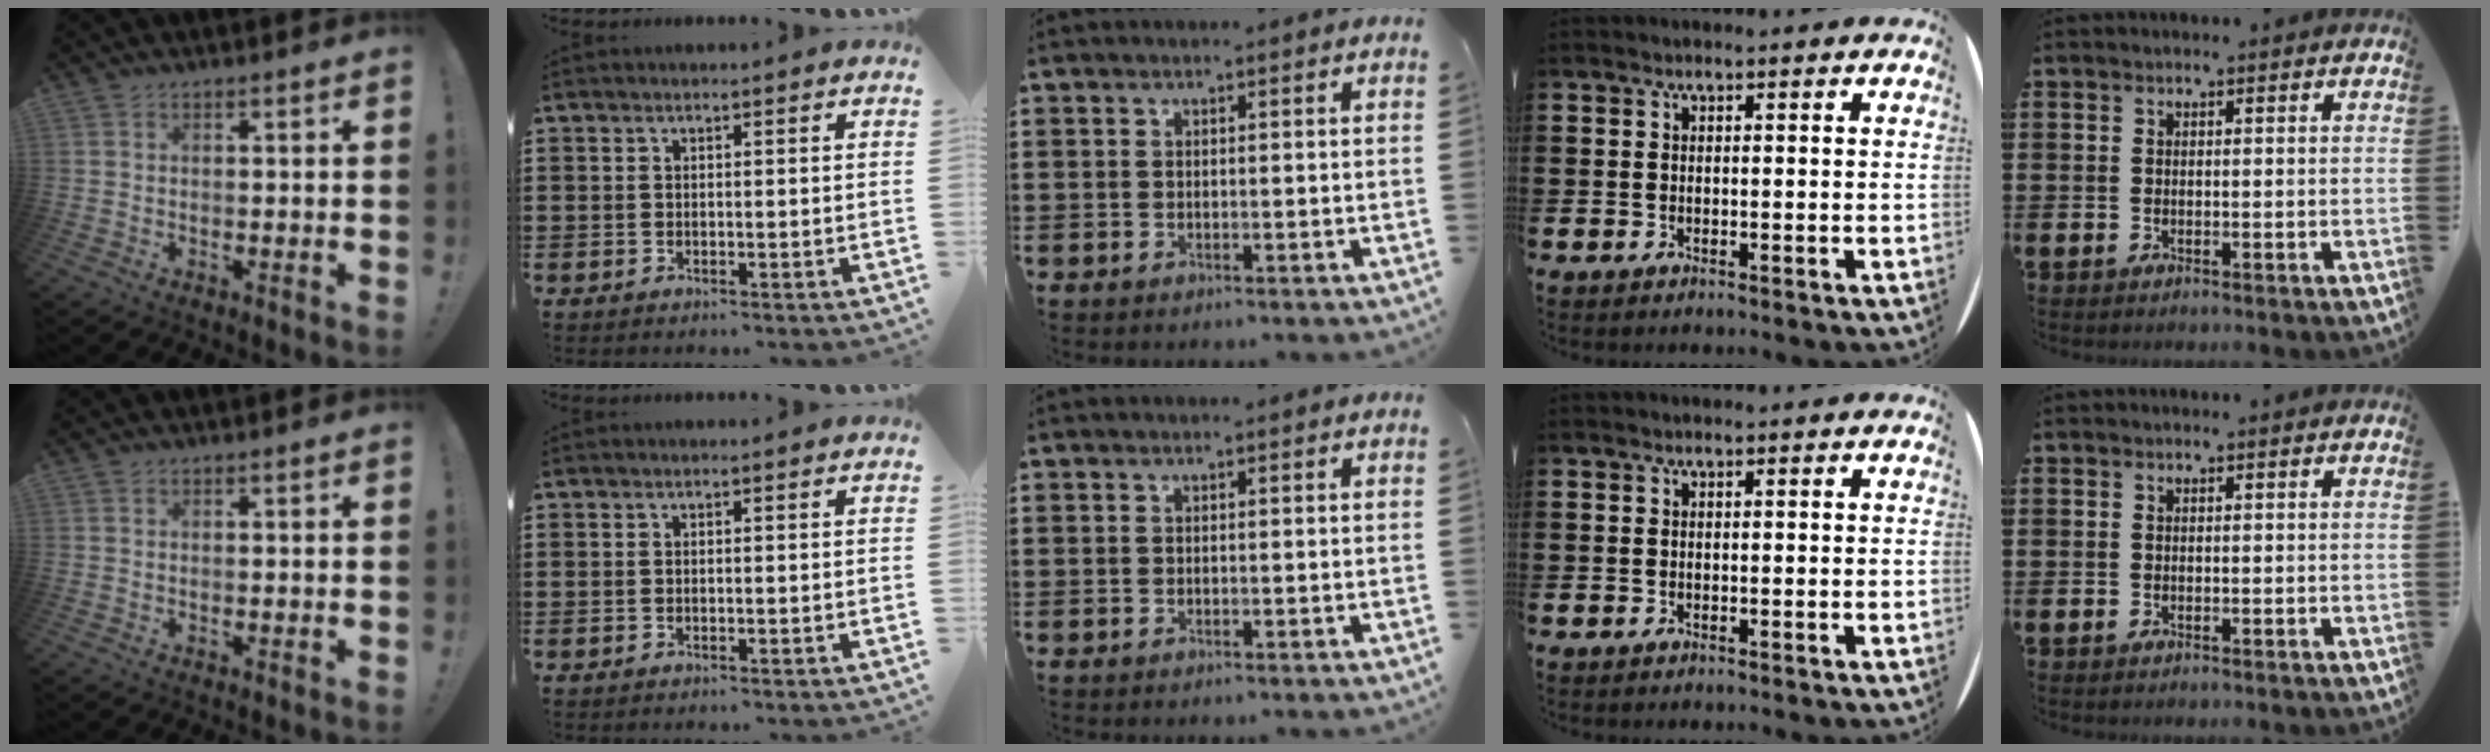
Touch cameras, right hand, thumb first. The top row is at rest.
{}